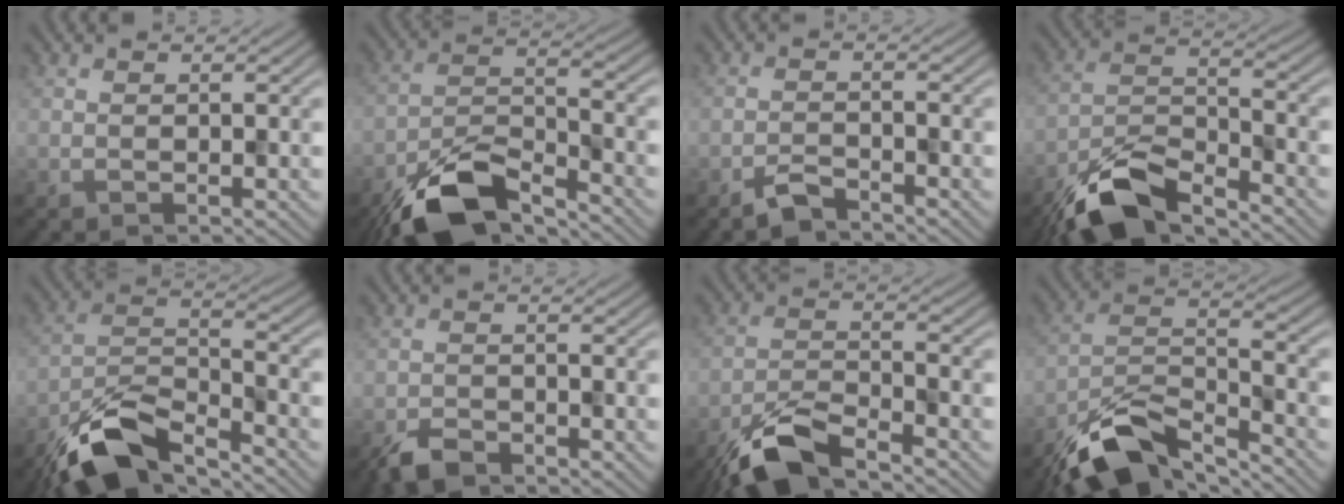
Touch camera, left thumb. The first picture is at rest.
{"total": 11.1, "force": [-8.0, 3.7, 6.7], "torque": [-0.124, -0.006, -0.163]}
{"total": 2.4, "force": [-2.1, 0.4, 1.0], "torque": [-0.019, 0.003, -0.046]}
{"total": 10.1, "force": [-7.6, 3.1, 5.9], "torque": [-0.109, -0.006, -0.158]}
{"total": 11.2, "force": [-8.2, 3.6, 6.8], "torque": [-0.125, -0.004, -0.169]}
{"total": 3.2, "force": [-2.6, 1.2, 1.4], "torque": [-0.027, -0.003, -0.056]}
{"total": 8.0, "force": [-6.0, 2.0, 4.9], "torque": [-0.097, -0.008, -0.125]}
{"total": 11.2, "force": [-8.3, 3.6, 6.6], "torque": [-0.122, -0.006, -0.169]}